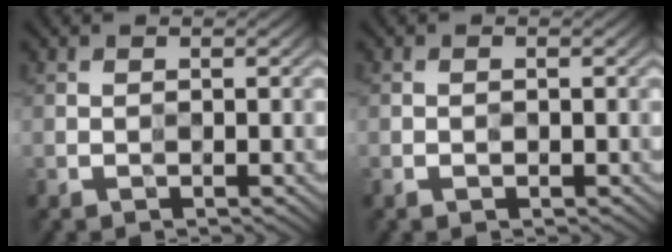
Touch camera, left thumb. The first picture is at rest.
{"total": 0.7, "force": [-0.3, 0.3, 0.6], "torque": [-0.011, 0.001, -0.005]}